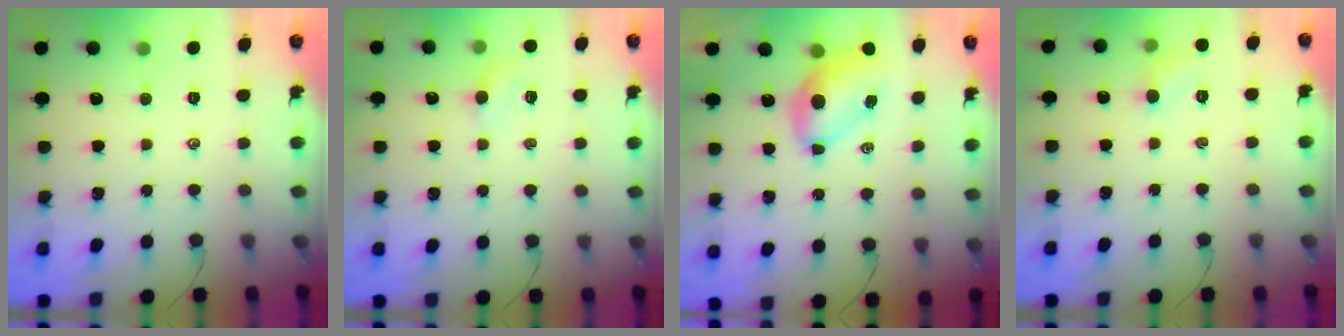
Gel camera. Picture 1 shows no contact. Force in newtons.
{"total": 3.6, "press": 3.4, "slide": 1.1}
{"total": 7.8, "press": 7.8, "slide": 1.1}
{"total": 5.8, "press": 5.6, "slide": 1.6}